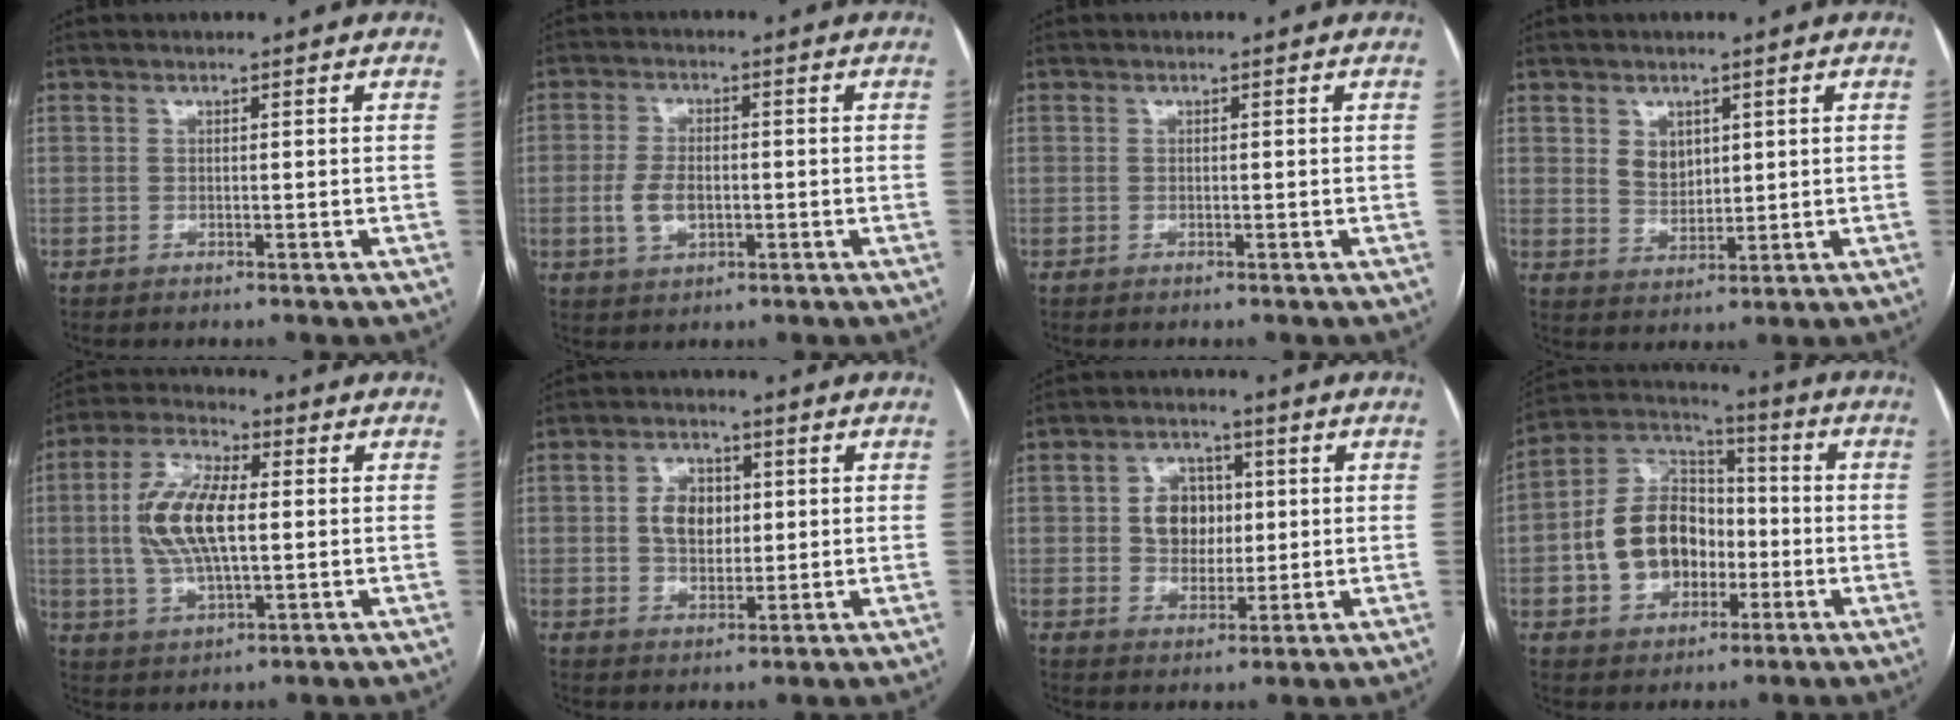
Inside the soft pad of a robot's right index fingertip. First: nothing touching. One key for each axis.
{"total": 5.1, "fx": -1.0, "fy": 2.9, "fz": 4.0, "tx": -0.086, "ty": 0.006, "tz": -0.014}
{"total": 0.0}
{"total": 4.1, "fx": 1.6, "fy": 3.0, "fz": 2.2, "tx": -0.041, "ty": 0.001, "tz": 0.039}
{"total": 11.9, "fx": 0.8, "fy": 4.4, "fz": 11.1, "tx": -0.237, "ty": 0.013, "tz": 0.017}
{"total": 5.9, "fx": 0.9, "fy": 4.2, "fz": 4.0, "tx": -0.075, "ty": 0.011, "tz": 0.021}
{"total": 6.8, "fx": 1.0, "fy": 5.4, "fz": 3.9, "tx": -0.068, "ty": 0.016, "tz": 0.023}
{"total": 13.2, "fx": -2.4, "fy": 9.6, "fz": 8.7, "tx": -0.184, "ty": 0.037, "tz": -0.035}